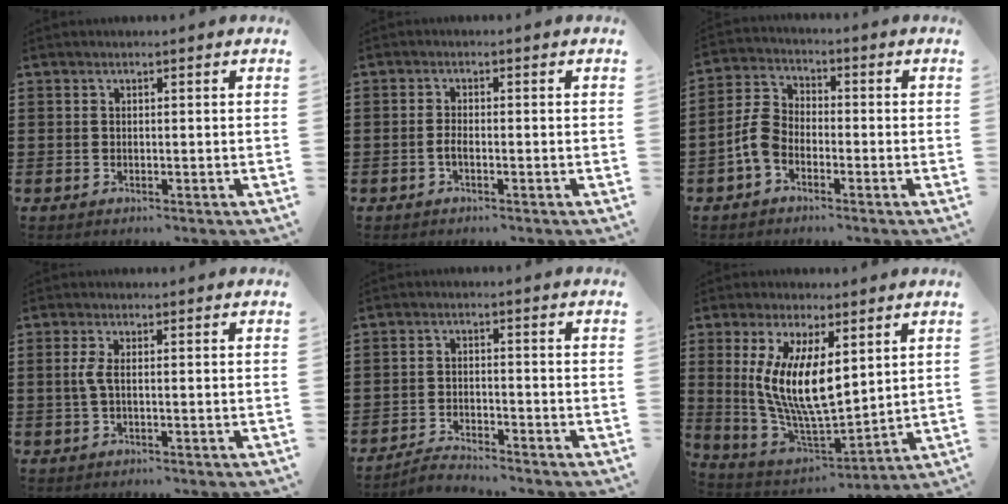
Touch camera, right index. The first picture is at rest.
{"total": 1.6, "force": [-0.7, 0.5, 1.4], "torque": [-0.033, -0.003, -0.016]}
{"total": 5.4, "force": [-2.4, 3.3, 3.5], "torque": [-0.099, 0.001, -0.054]}
{"total": 2.5, "force": [-0.2, 0.5, 2.5], "torque": [-0.063, -0.008, -0.009]}
{"total": 2.7, "force": [-2.7, 0.1, 0.2], "torque": [-0.010, 0.004, -0.058]}
{"total": 10.5, "force": [2.5, 3.5, 9.6], "torque": [-0.207, -0.017, 0.045]}